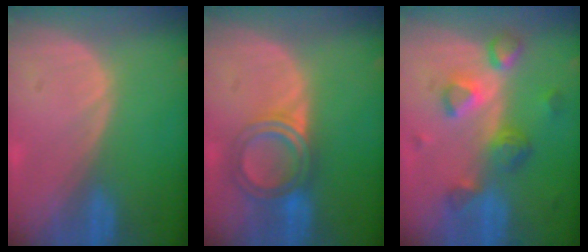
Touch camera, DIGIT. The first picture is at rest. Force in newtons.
{"total": 5.7, "press": 5.6, "slide": 1.1}
{"total": 7.9, "press": 7.0, "slide": 3.6}